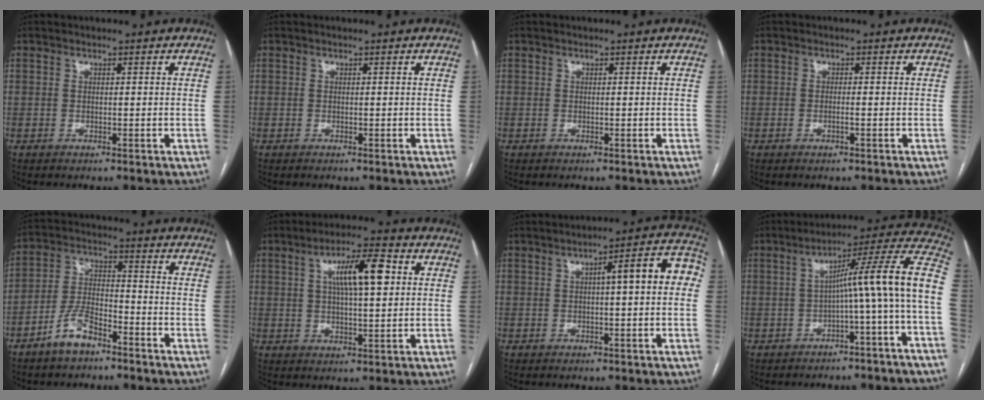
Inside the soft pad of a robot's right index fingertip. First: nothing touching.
{"total": 0.0}
{"total": 0.0}
{"total": 0.9, "force": [-0.3, 0.0, 0.9], "torque": [-0.018, 0.000, -0.005]}
{"total": 7.4, "force": [-5.1, 2.8, 4.6], "torque": [-0.102, 0.009, -0.099]}
{"total": 9.3, "force": [2.5, 1.9, 8.8], "torque": [-0.154, 0.017, 0.042]}
{"total": 9.0, "force": [1.0, 1.5, 8.8], "torque": [-0.113, 0.035, 0.008]}
{"total": 13.3, "force": [-2.1, -1.6, 13.1], "torque": [-0.168, 0.038, -0.040]}